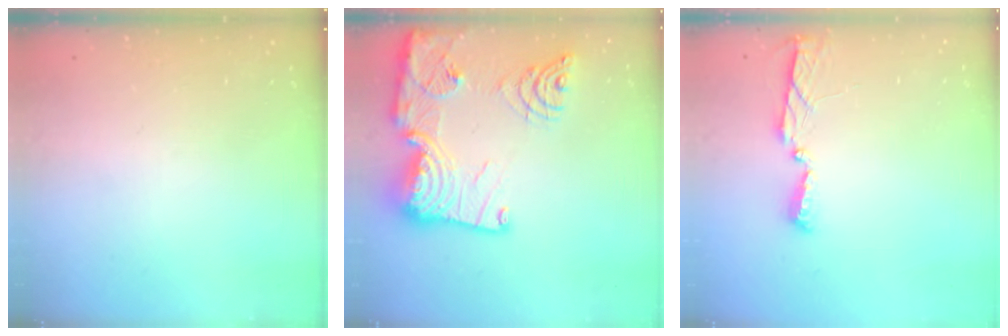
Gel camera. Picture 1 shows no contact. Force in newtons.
{"total": 25.2, "press": 25.1, "slide": 2.6}
{"total": 4.0, "press": 4.0, "slide": 0.5}